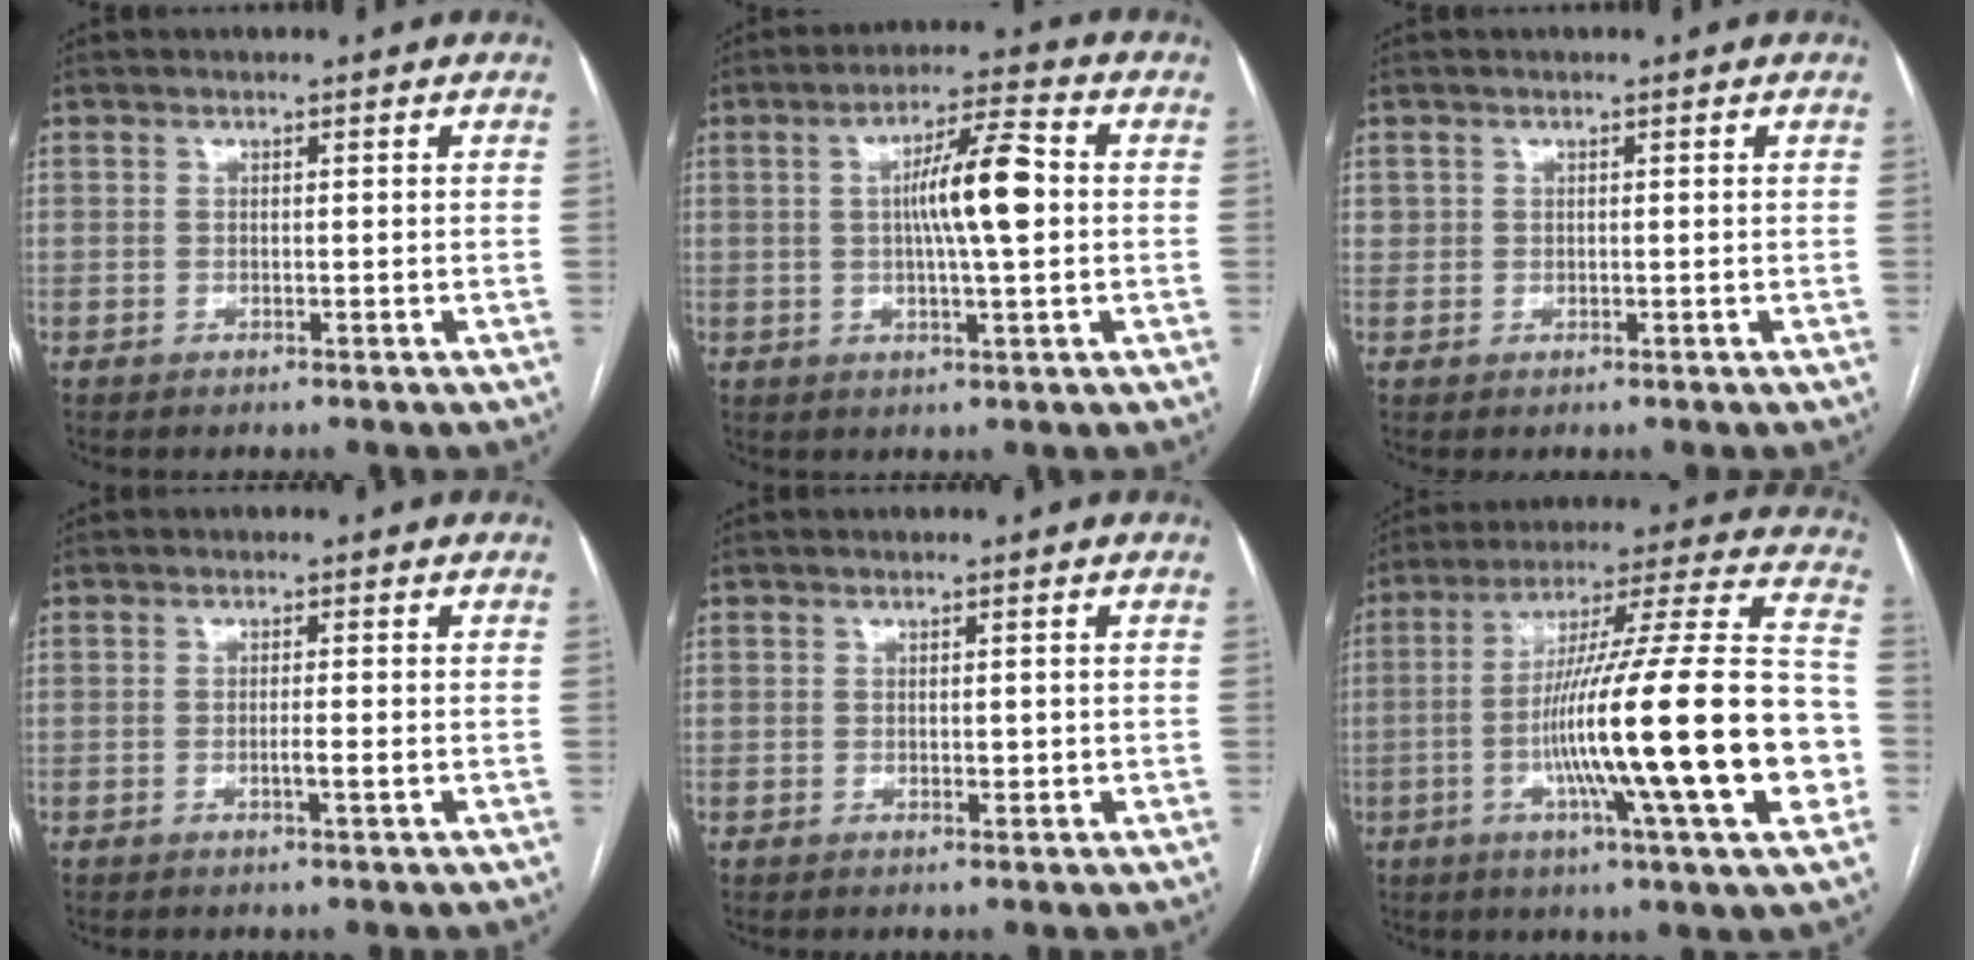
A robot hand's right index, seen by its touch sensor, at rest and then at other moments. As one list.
[{"total": 9.4, "force": [0.7, 0.9, 9.3], "torque": [-0.161, 0.012, 0.008]}, {"total": 0.8, "force": [0.3, 0.8, 0.1], "torque": [0.010, 0.003, 0.002]}, {"total": 1.8, "force": [-0.5, -0.1, 1.7], "torque": [-0.032, -0.002, -0.008]}, {"total": 1.2, "force": [0.0, 0.7, 1.0], "torque": [-0.013, -0.002, 0.002]}, {"total": 27.5, "force": [-6.0, 0.6, 26.8], "torque": [-0.386, -0.011, -0.112]}]